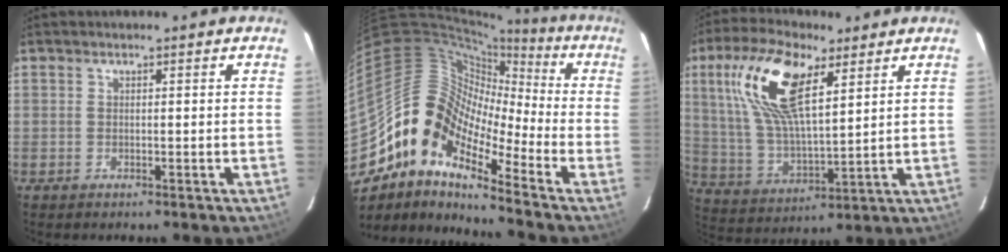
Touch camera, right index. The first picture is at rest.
{"total": 13.6, "force": [-7.8, 6.7, 8.9], "torque": [-0.139, 0.007, -0.172]}
{"total": 17.5, "force": [8.0, 6.8, 14.0], "torque": [-0.277, 0.018, 0.161]}